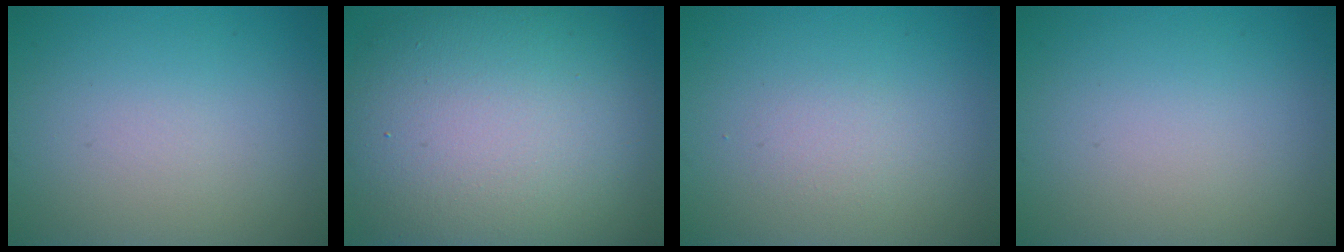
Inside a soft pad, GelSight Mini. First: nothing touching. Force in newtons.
{"total": 14.1, "press": 14.1, "slide": 1.4}
{"total": 1.1, "press": 1.1, "slide": 0.0}
{"total": 0.0}